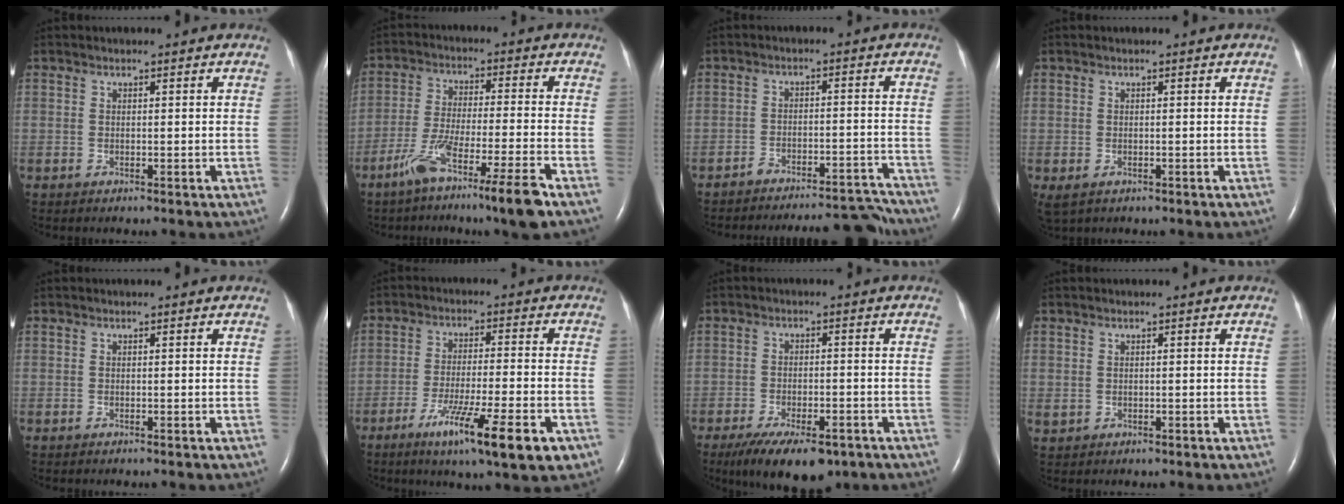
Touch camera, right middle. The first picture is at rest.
{"total": 11.2, "force": [-7.2, -0.7, 8.6], "torque": [-0.161, -0.028, -0.130]}
{"total": 12.0, "force": [-11.9, 0.8, 1.4], "torque": [-0.005, 0.027, -0.158]}
{"total": 2.0, "force": [-0.8, 1.4, 1.3], "torque": [-0.029, -0.006, -0.002]}
{"total": 0.0}
{"total": 13.0, "force": [-6.8, 0.8, 11.1], "torque": [-0.170, -0.029, -0.106]}
{"total": 11.7, "force": [-8.0, 4.4, 7.3], "torque": [-0.121, -0.012, -0.121]}
{"total": 0.8, "force": [0.2, 0.7, 0.4], "torque": [-0.010, 0.001, 0.009]}